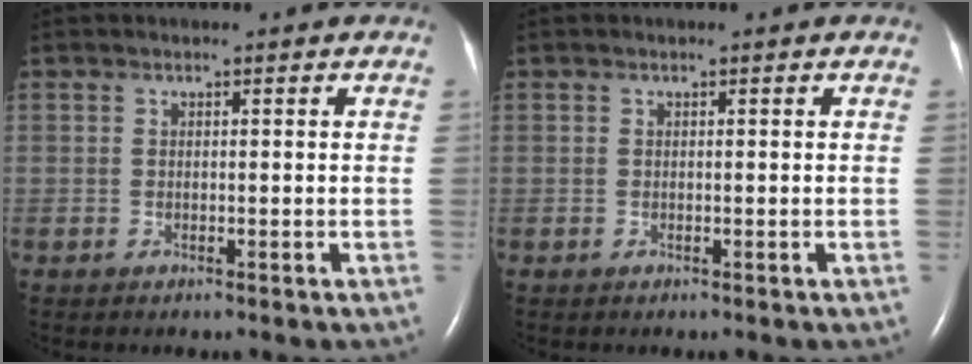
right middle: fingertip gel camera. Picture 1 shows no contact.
{"total": 0.0}